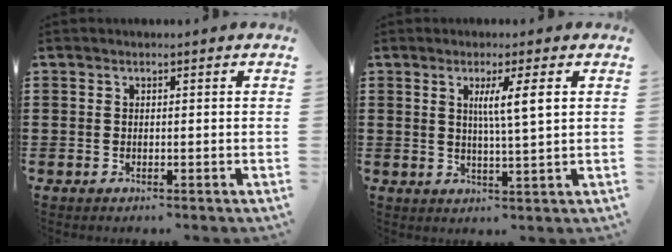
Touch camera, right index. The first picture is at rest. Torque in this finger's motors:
{"motor_torque": [1.33, 0.32, 0.23, 0.13]}